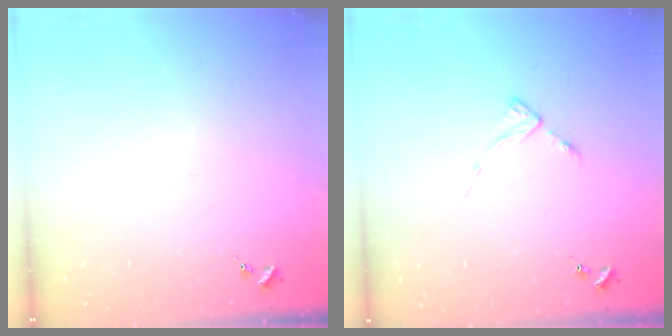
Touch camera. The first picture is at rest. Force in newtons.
{"total": 2.7, "press": 2.7, "slide": 0.4}